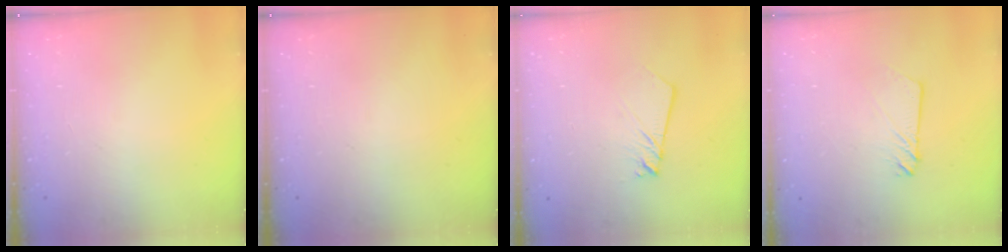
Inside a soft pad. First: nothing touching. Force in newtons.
{"total": 0.0}
{"total": 2.7, "press": 2.6, "slide": 0.3}
{"total": 2.4, "press": 2.4, "slide": 0.2}